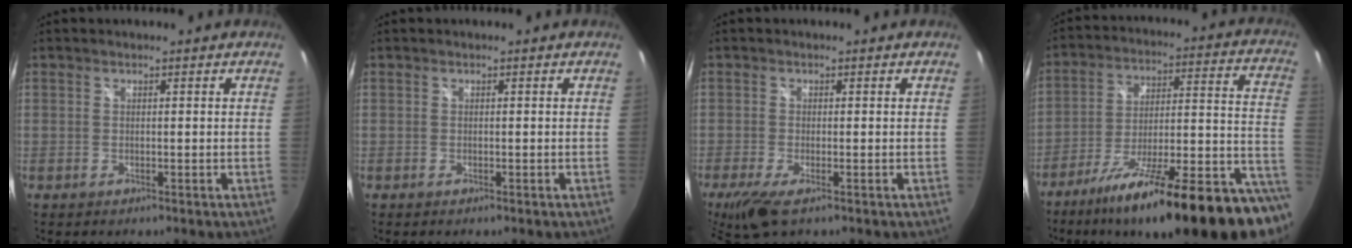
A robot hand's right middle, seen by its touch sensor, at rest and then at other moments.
{"total": 0.0}
{"total": 5.0, "force": [-3.0, 0.9, 4.0], "torque": [-0.089, -0.021, -0.054]}
{"total": 29.3, "force": [-18.2, 4.6, 22.4], "torque": [-0.296, -0.034, -0.269]}